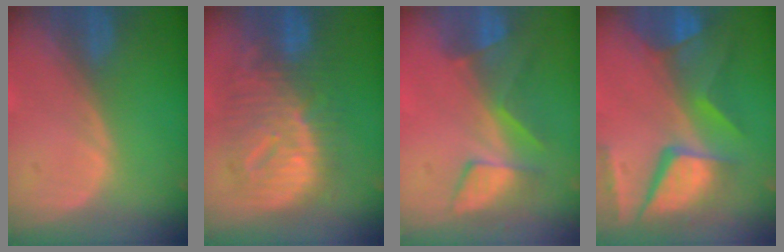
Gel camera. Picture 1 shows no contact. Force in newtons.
{"total": 12.0, "press": 11.9, "slide": 1.3}
{"total": 7.5, "press": 6.9, "slide": 3.0}
{"total": 12.0, "press": 9.9, "slide": 6.8}